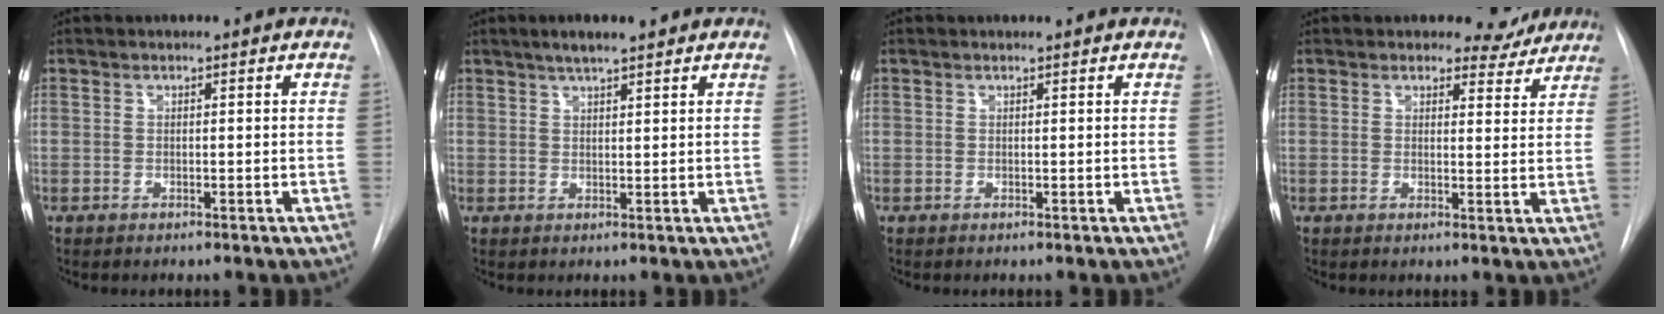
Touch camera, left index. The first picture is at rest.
{"total": 4.7, "force": [3.5, 0.7, 3.1], "torque": [-0.053, 0.017, 0.058]}
{"total": 1.0, "force": [1.0, 0.0, 0.1], "torque": [-0.008, 0.008, 0.014]}
{"total": 4.9, "force": [4.5, 2.1, 0.1], "torque": [0.013, -0.015, 0.039]}